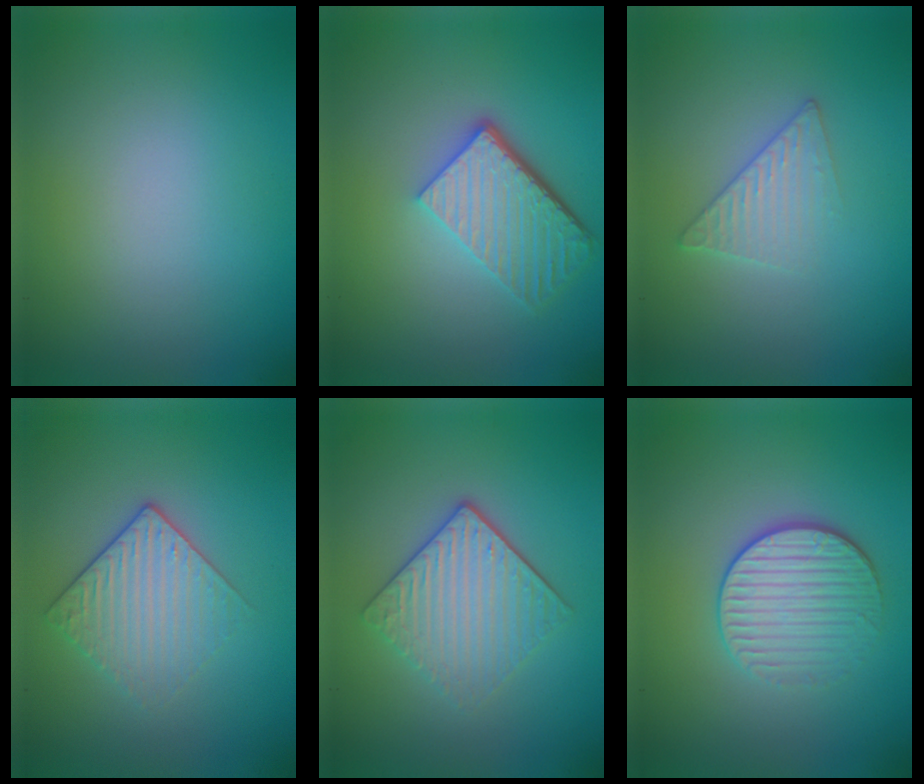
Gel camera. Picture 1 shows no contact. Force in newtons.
{"total": 5.6, "press": 3.9, "slide": 4.0}
{"total": 2.4, "press": 2.3, "slide": 0.2}
{"total": 3.1, "press": 2.8, "slide": 1.4}
{"total": 4.1, "press": 3.4, "slide": 2.3}
{"total": 3.4, "press": 3.2, "slide": 1.2}